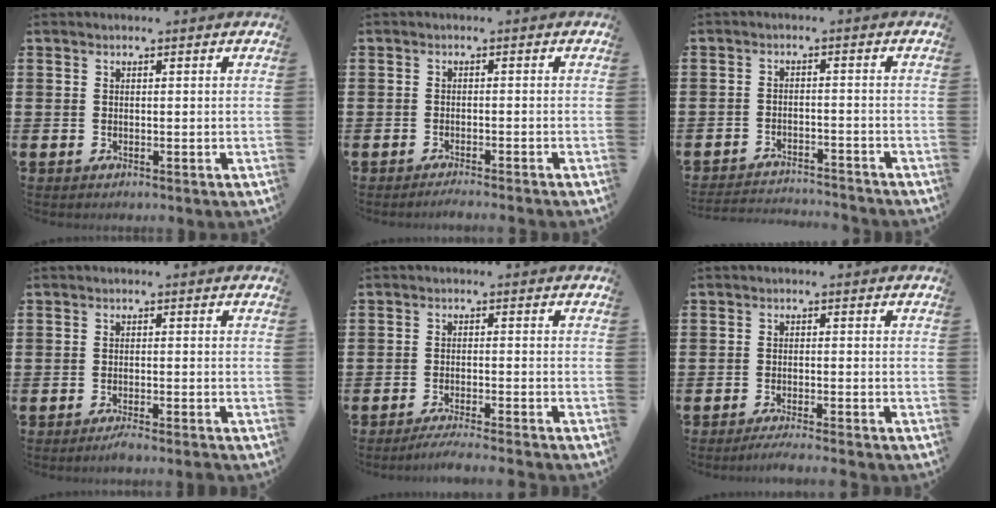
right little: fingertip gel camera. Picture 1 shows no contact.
{"total": 1.2, "force": [-1.1, -0.2, 0.3], "torque": [-0.003, -0.001, -0.021]}
{"total": 2.7, "force": [-2.7, 0.0, -0.1], "torque": [-0.004, 0.001, -0.058]}
{"total": 1.5, "force": [-1.3, -0.1, 0.7], "torque": [-0.011, 0.001, -0.025]}
{"total": 2.4, "force": [-2.2, -0.4, 0.9], "torque": [-0.014, 0.001, -0.044]}
{"total": 1.7, "force": [-1.6, -0.2, 0.7], "torque": [-0.009, 0.001, -0.030]}